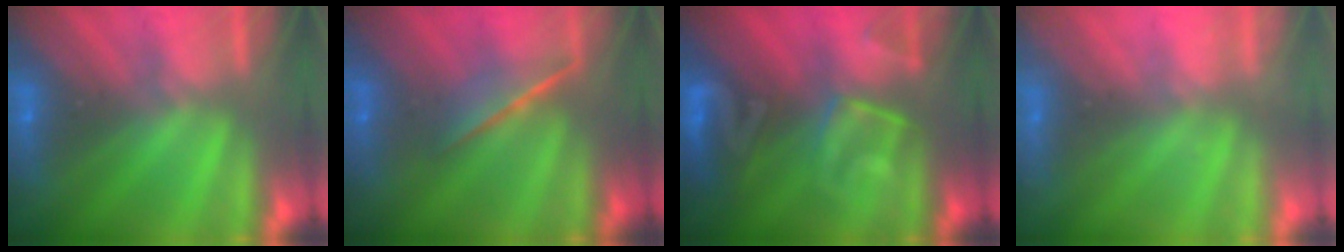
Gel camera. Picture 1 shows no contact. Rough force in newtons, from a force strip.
{"total": 1.6}
{"total": 2.9}
{"total": 2.2}